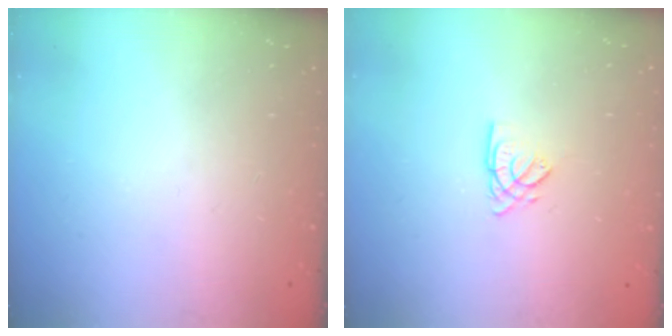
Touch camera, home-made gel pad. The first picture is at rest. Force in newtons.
{"total": 2.7, "press": 2.7, "slide": 0.3}